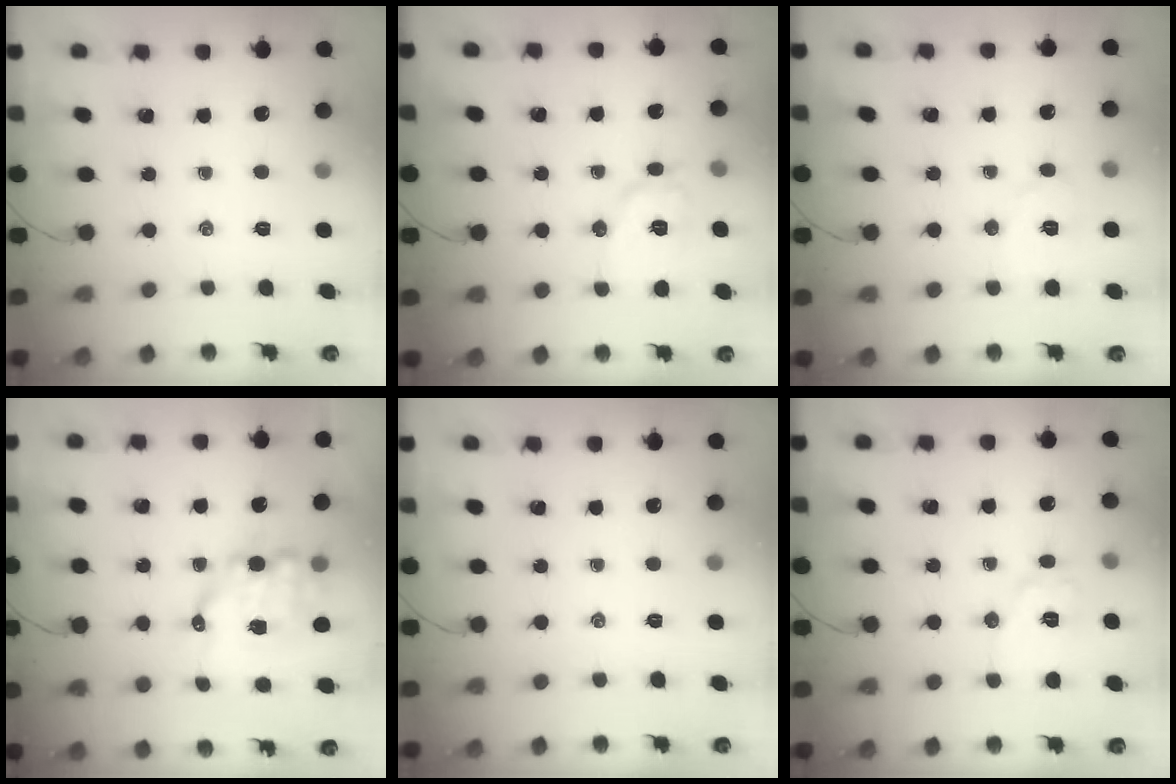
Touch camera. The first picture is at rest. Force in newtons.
{"total": 9.5, "press": 9.5, "slide": 0.3}
{"total": 5.8, "press": 5.8, "slide": 0.6}
{"total": 10.1, "press": 9.9, "slide": 2.2}
{"total": 0.0}
{"total": 7.7, "press": 7.7, "slide": 0.7}